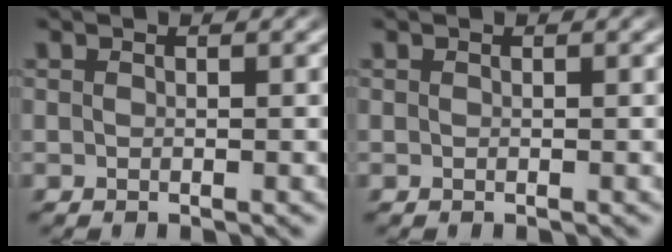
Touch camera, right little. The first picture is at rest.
{"total": 0.0}